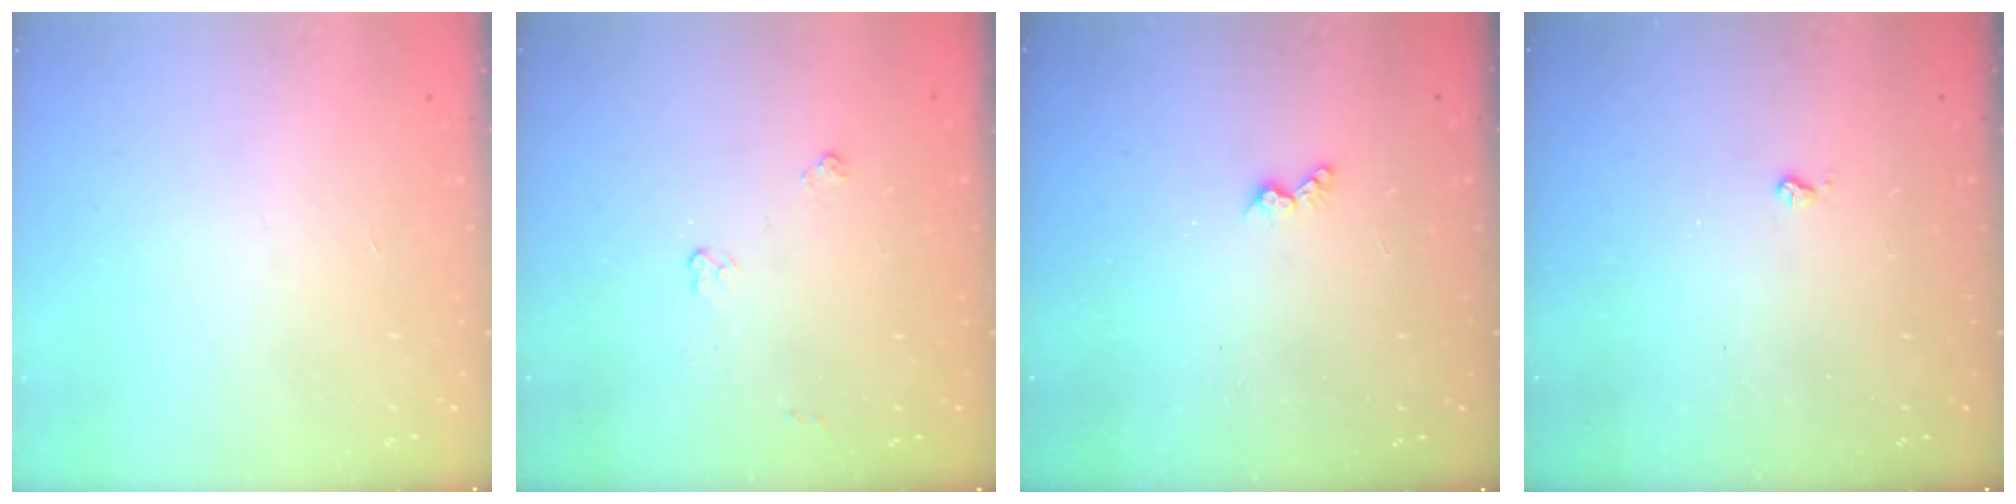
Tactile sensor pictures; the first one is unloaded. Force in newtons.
{"total": 4.7, "press": 4.7, "slide": 0.6}
{"total": 3.7, "press": 3.6, "slide": 0.7}
{"total": 2.1, "press": 2.1, "slide": 0.5}